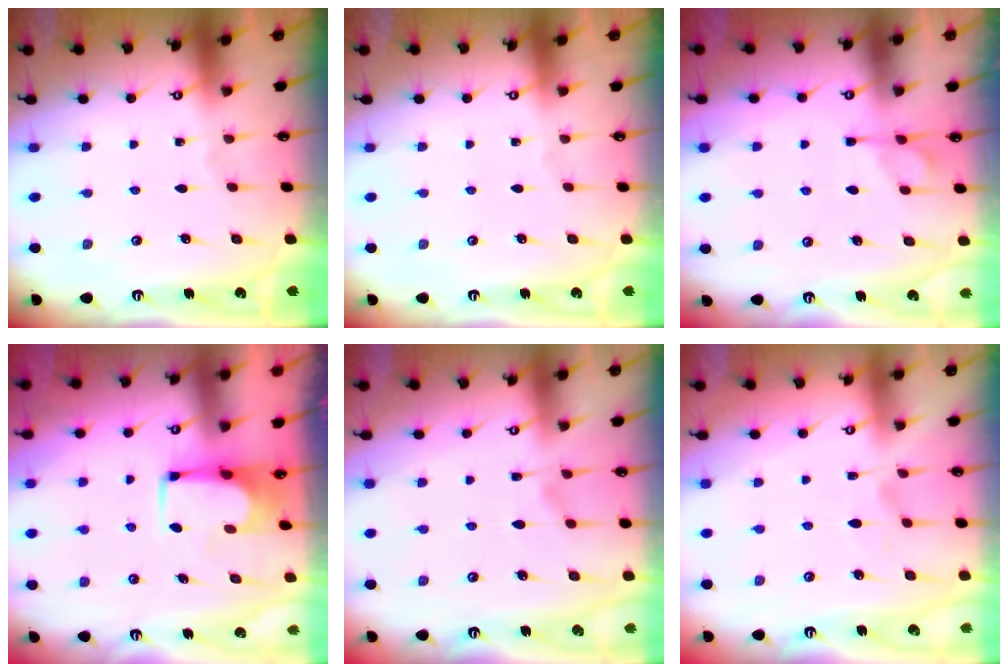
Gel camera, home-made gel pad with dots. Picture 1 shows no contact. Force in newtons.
{"total": 0.0}
{"total": 1.1, "press": 0.0, "slide": 1.0}
{"total": 1.6, "press": 1.5, "slide": 0.3}
{"total": 1.2, "press": 0.1, "slide": 1.2}
{"total": 2.2, "press": 1.9, "slide": 1.1}